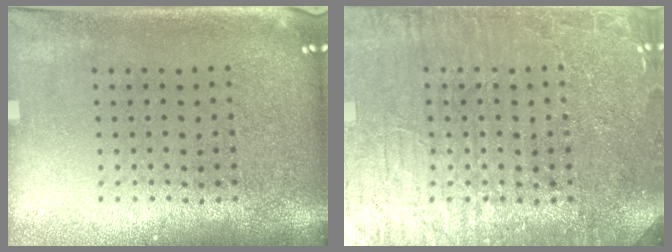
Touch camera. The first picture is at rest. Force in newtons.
{"total": 4.0, "press": 4.0, "slide": 0.5}